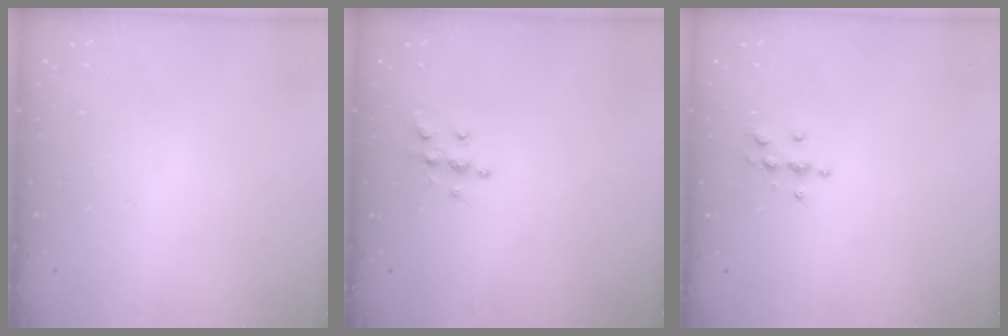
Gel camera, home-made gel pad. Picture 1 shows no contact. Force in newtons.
{"total": 5.3, "press": 5.2, "slide": 0.2}
{"total": 4.5, "press": 4.4, "slide": 0.6}